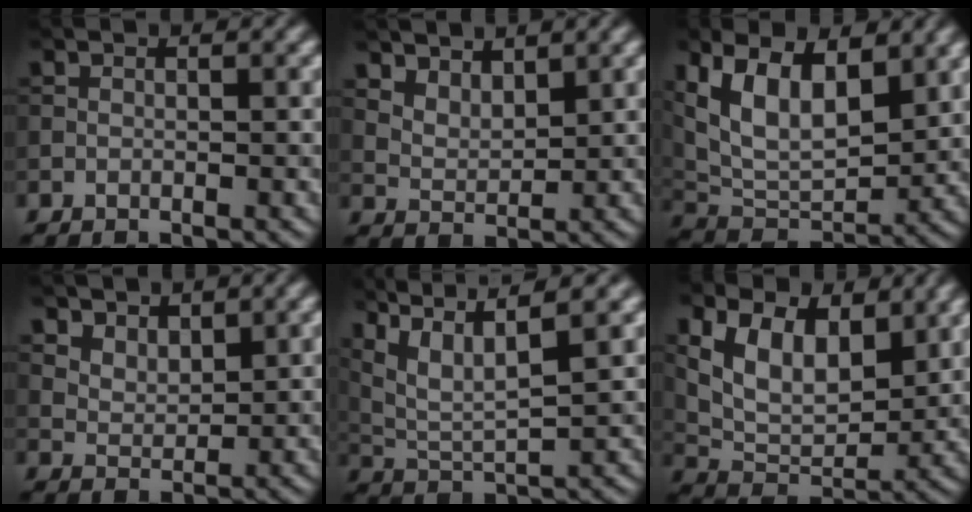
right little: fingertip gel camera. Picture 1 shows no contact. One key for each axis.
{"total": 3.6, "fx": 2.8, "fy": 1.6, "fz": 1.5, "tx": -0.039, "ty": -0.008, "tz": 0.058}
{"total": 10.1, "fx": 4.0, "fy": 5.4, "fz": 7.6, "tx": -0.148, "ty": 0.002, "tz": 0.068}
{"total": 3.5, "fx": 2.6, "fy": 1.9, "fz": 1.4, "tx": -0.039, "ty": -0.013, "tz": 0.061}
{"total": 8.8, "fx": 6.0, "fy": 2.3, "fz": 6.0, "tx": -0.130, "ty": 0.026, "tz": 0.089}
{"total": 7.8, "fx": 3.0, "fy": 4.9, "fz": 5.3, "tx": -0.100, "ty": -0.013, "tz": 0.052}